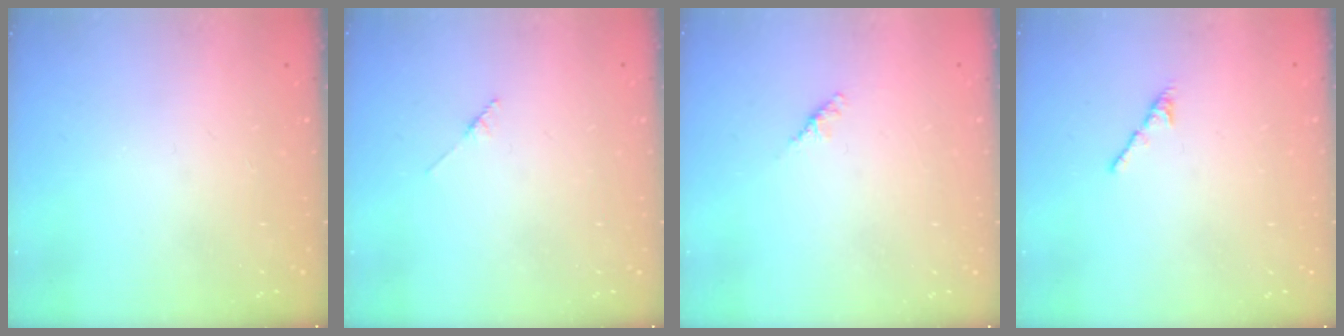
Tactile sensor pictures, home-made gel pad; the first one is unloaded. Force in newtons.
{"total": 1.7, "press": 1.6, "slide": 0.2}
{"total": 1.8, "press": 1.7, "slide": 0.6}
{"total": 2.7, "press": 2.6, "slide": 0.8}